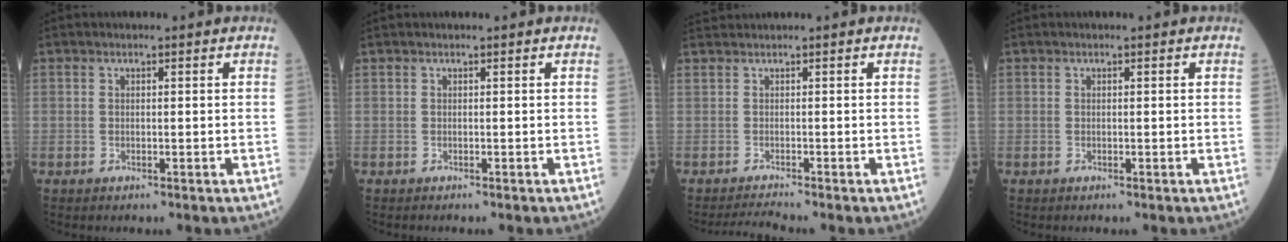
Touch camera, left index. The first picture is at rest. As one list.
[{"total": 0.0}, {"total": 0.5, "force": [-0.4, -0.1, 0.3], "torque": [-0.014, 0.004, -0.006]}, {"total": 0.0}]